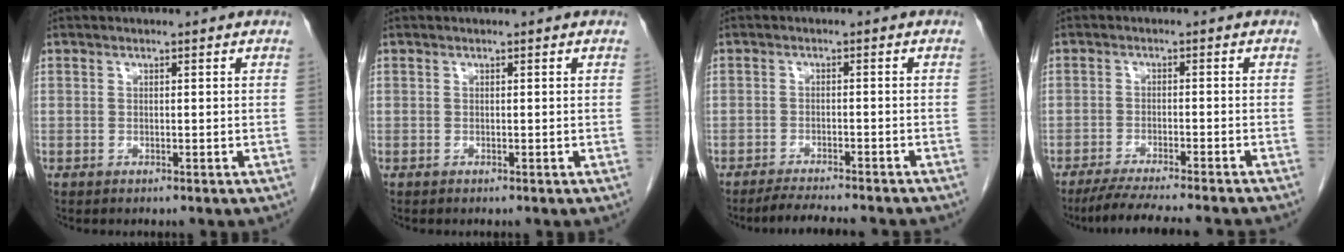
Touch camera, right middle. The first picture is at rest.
{"total": 0.0}
{"total": 8.7, "force": [-7.9, 0.9, 3.7], "torque": [-0.052, -0.013, -0.111]}
{"total": 12.3, "force": [-10.9, -0.2, 5.7], "torque": [-0.071, -0.022, -0.158]}